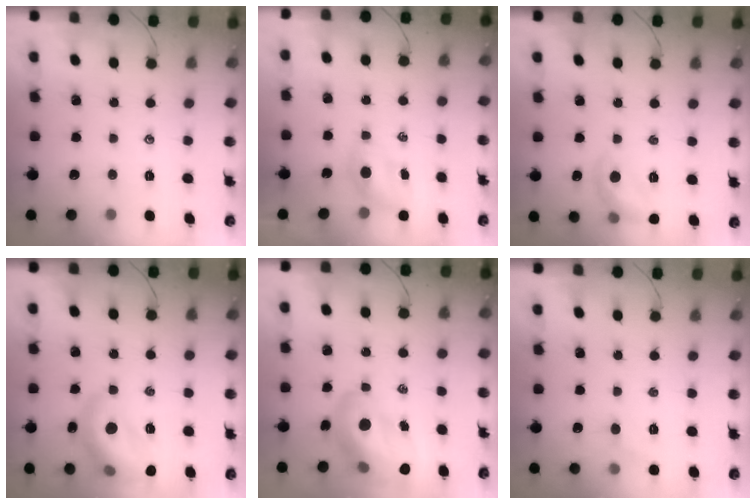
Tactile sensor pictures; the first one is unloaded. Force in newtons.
{"total": 4.0, "press": 3.9, "slide": 0.8}
{"total": 10.2, "press": 10.2, "slide": 0.1}
{"total": 14.6, "press": 14.5, "slide": 1.5}
{"total": 16.0, "press": 15.3, "slide": 4.7}
{"total": 5.0, "press": 4.7, "slide": 1.6}